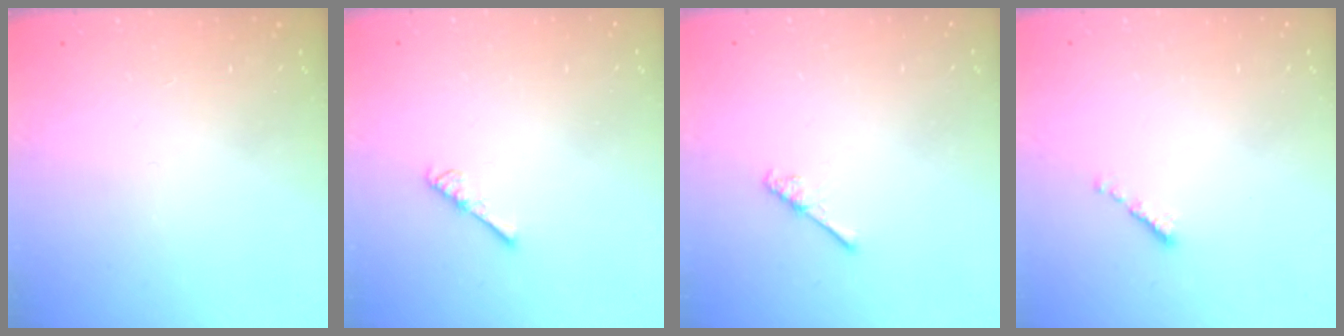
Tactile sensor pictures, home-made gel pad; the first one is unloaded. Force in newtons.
{"total": 2.7, "press": 2.6, "slide": 0.4}
{"total": 2.6, "press": 2.6, "slide": 0.3}
{"total": 0.7, "press": 0.5, "slide": 0.4}